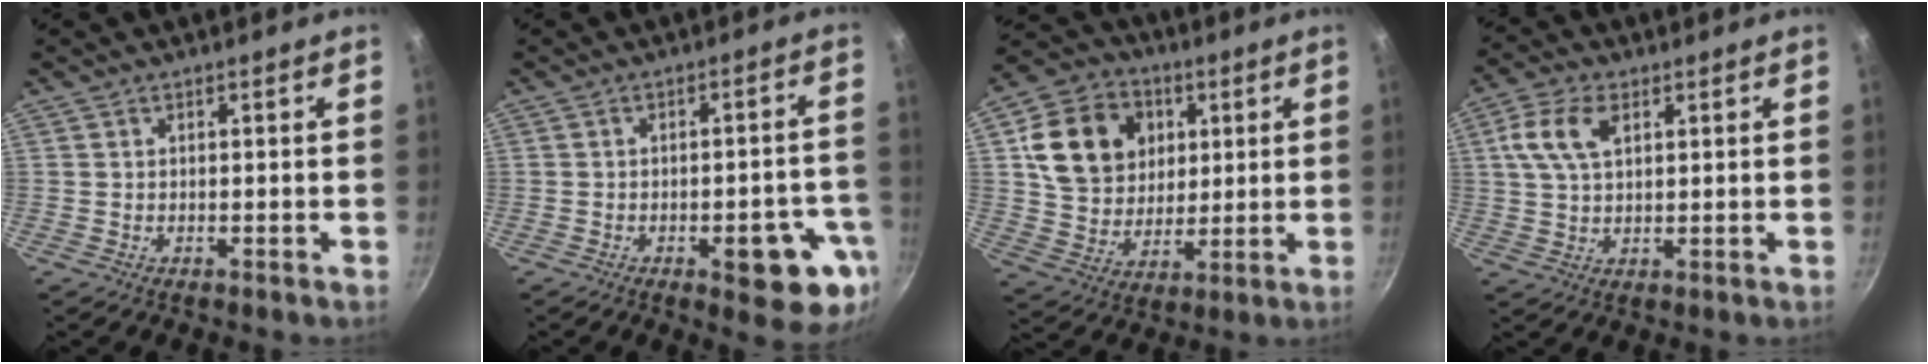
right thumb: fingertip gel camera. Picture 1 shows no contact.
{"total": 12.0, "force": [-4.9, 4.0, 10.2], "torque": [-0.104, 0.028, -0.052]}
{"total": 17.4, "force": [4.6, 14.4, 8.6], "torque": [-0.127, 0.003, 0.086]}
{"total": 8.3, "force": [2.8, 4.7, 6.2], "torque": [-0.130, 0.007, 0.053]}